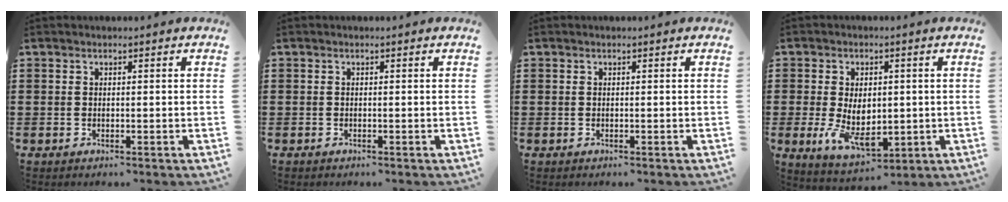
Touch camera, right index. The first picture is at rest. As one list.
[{"total": 0.0}, {"total": 0.0}, {"total": 7.4, "force": [-0.8, 4.4, 5.9], "torque": [-0.112, -0.004, -0.018]}]